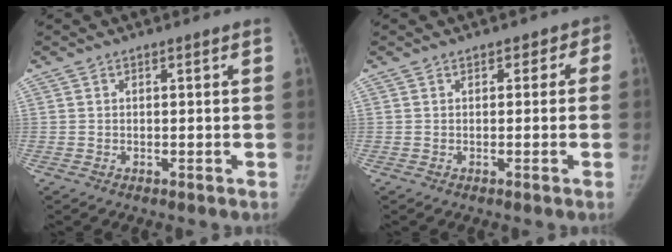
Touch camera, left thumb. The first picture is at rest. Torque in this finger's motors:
{"motor_torque": [-0.55, 0.05, -0.35, 0.00, 0.00]}